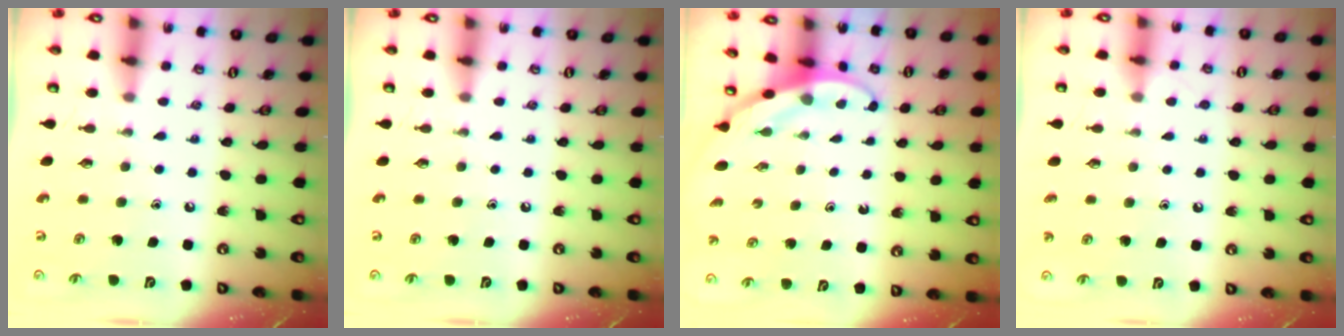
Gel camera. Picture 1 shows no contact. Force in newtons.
{"total": 0.0}
{"total": 3.0, "press": 3.0, "slide": 0.1}
{"total": 3.0, "press": 3.0, "slide": 0.3}